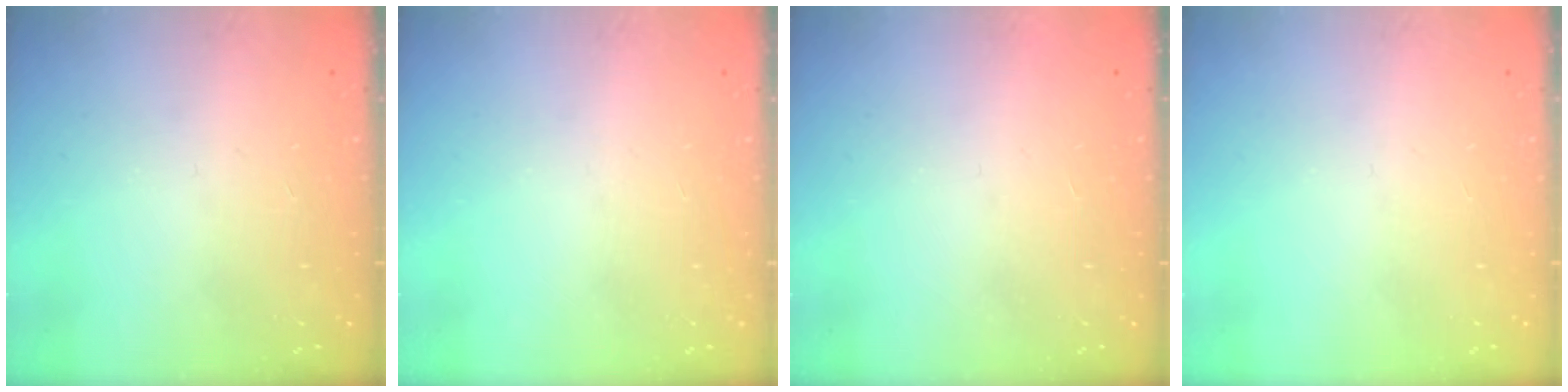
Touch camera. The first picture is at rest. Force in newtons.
{"total": 0.0}
{"total": 1.5, "press": 1.5, "slide": 0.1}
{"total": 0.0}